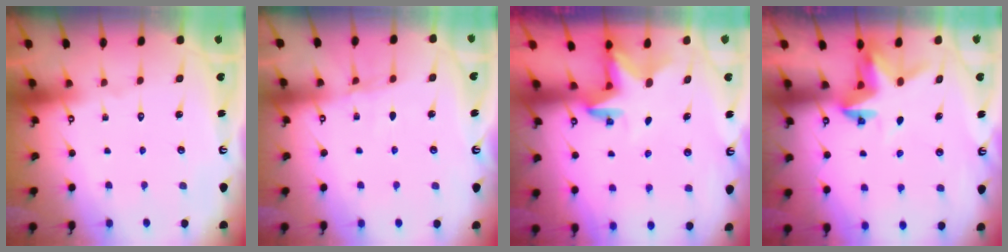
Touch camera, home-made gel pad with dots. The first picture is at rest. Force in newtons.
{"total": 5.9, "press": 5.9, "slide": 0.6}
{"total": 2.8, "press": 2.8, "slide": 0.2}
{"total": 3.3, "press": 3.3, "slide": 0.2}